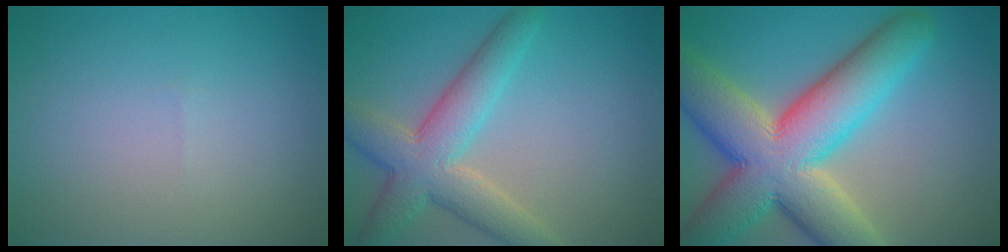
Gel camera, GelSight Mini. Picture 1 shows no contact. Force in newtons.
{"total": 6.2, "press": 6.2, "slide": 0.4}
{"total": 13.5, "press": 13.5, "slide": 1.1}